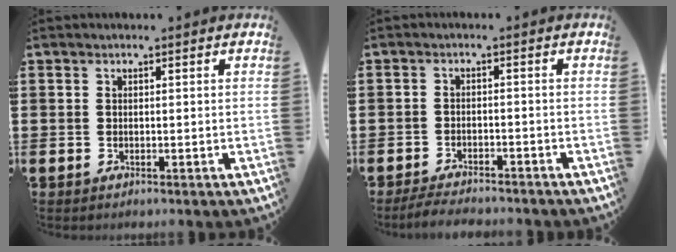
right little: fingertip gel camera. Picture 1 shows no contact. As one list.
[{"total": 2.5, "force": [-2.5, 0.1, 0.5], "torque": [-0.009, 0.006, -0.051]}]